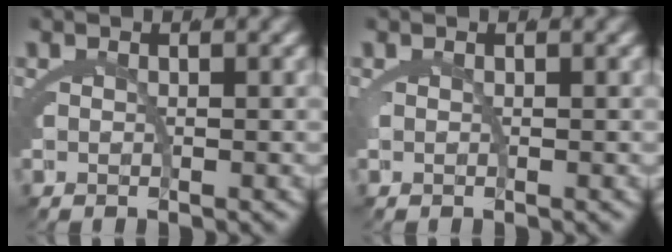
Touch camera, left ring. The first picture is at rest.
{"total": 0.6, "force": [0.1, -0.6, 0.0], "torque": [-0.003, 0.000, 0.006]}